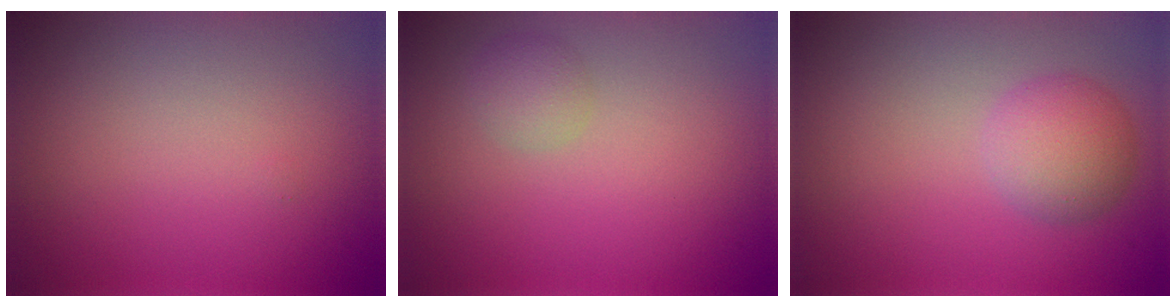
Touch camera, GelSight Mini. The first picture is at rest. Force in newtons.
{"total": 1.5, "press": 1.5, "slide": 0.1}
{"total": 3.2, "press": 3.2, "slide": 0.3}